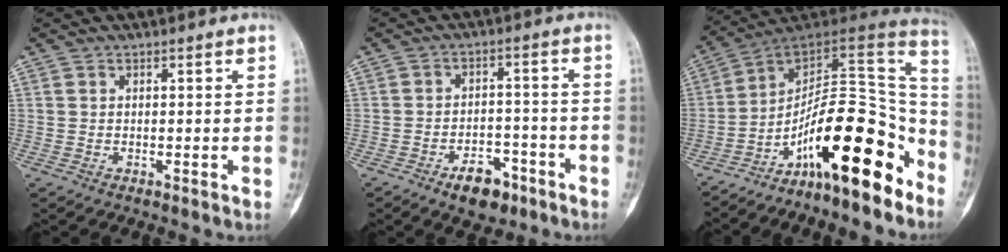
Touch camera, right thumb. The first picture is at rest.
{"total": 7.5, "force": [-4.7, 4.1, 4.2], "torque": [-0.041, 0.033, -0.070]}
{"total": 18.5, "force": [-11.3, 5.8, 13.4], "torque": [-0.166, 0.124, -0.183]}